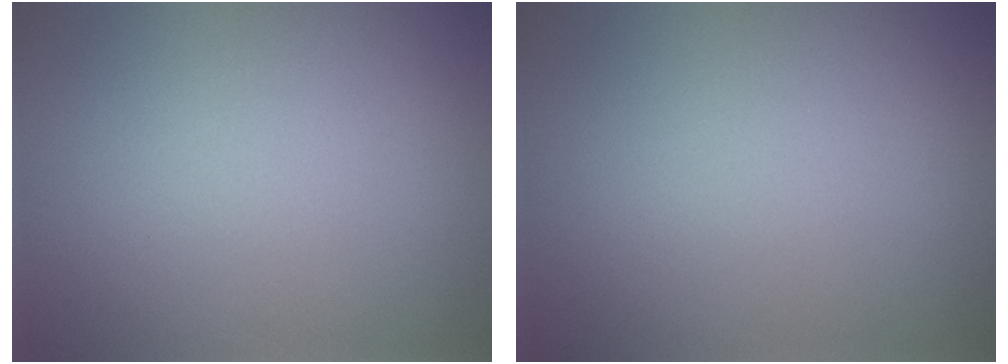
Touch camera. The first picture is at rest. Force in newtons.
{"total": 0.0}